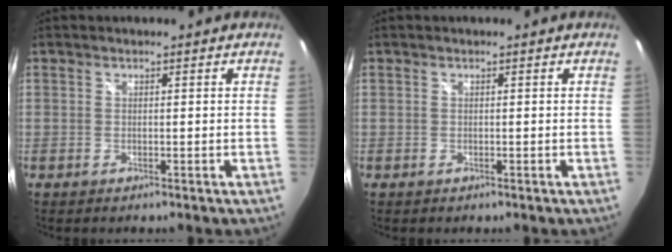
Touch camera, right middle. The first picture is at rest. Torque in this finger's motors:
{"motor_torque": [-0.08, 0.24, 0.04, 0.00]}